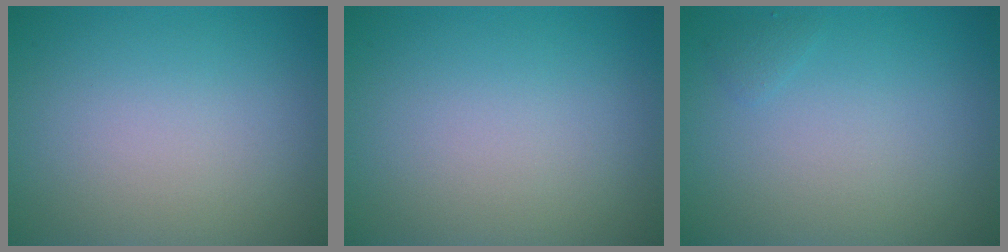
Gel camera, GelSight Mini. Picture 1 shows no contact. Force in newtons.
{"total": 0.0}
{"total": 0.5, "press": 0.5, "slide": 0.1}